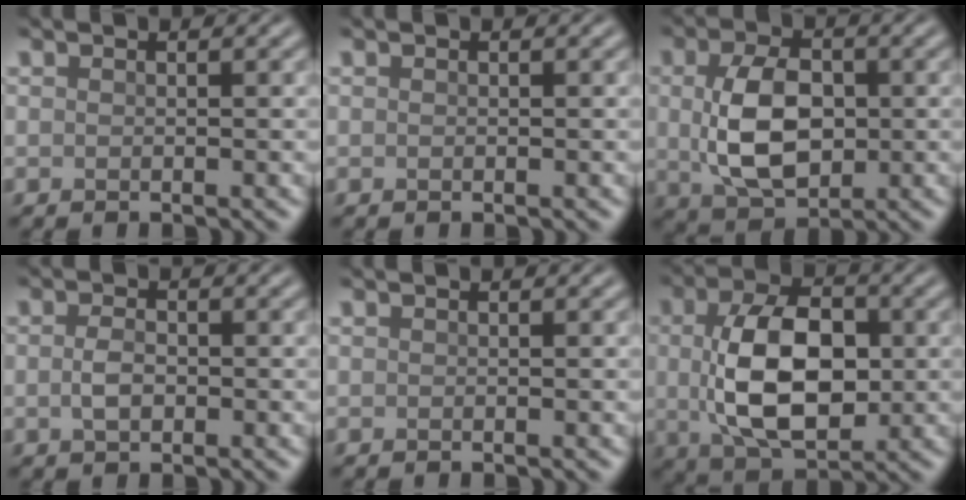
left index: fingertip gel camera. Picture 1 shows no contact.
{"total": 0.0}
{"total": 7.4, "force": [0.1, 4.7, 5.7], "torque": [-0.119, -0.001, 0.005]}
{"total": 2.0, "force": [-0.3, 1.3, 1.6], "torque": [-0.035, 0.001, -0.006]}
{"total": 0.0}
{"total": 9.9, "force": [0.1, 5.9, 7.9], "torque": [-0.156, -0.004, 0.005]}